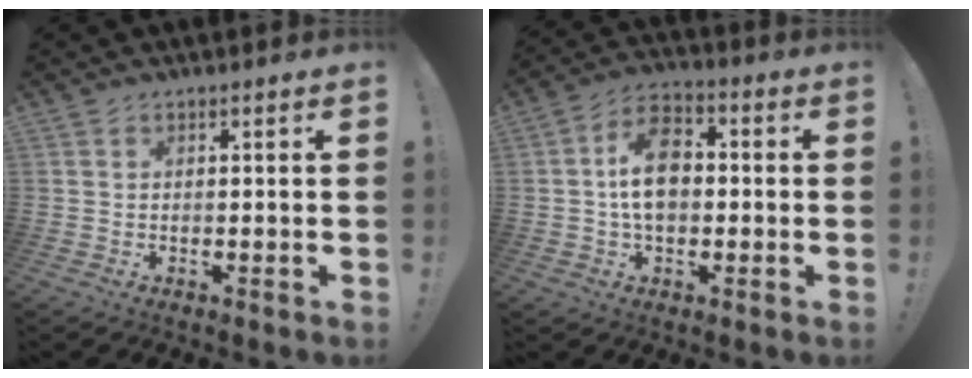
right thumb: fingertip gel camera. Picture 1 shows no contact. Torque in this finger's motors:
{"motor_torque": [2.15, 1.89, 1.48, -0.21, 0.50]}